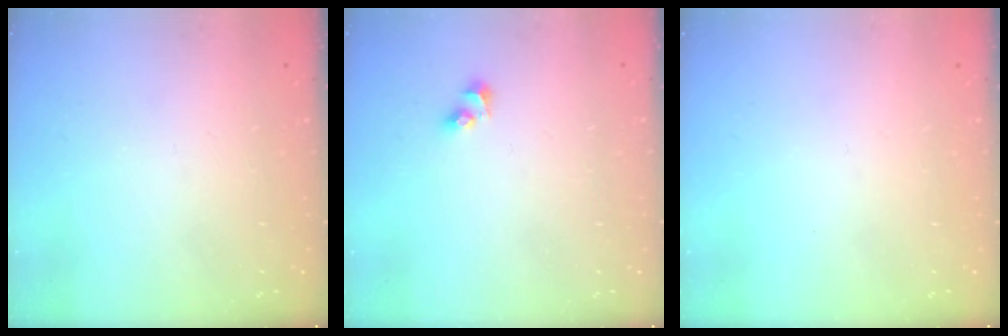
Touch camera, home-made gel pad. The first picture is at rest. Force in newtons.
{"total": 2.8, "press": 2.5, "slide": 1.2}
{"total": 0.0}